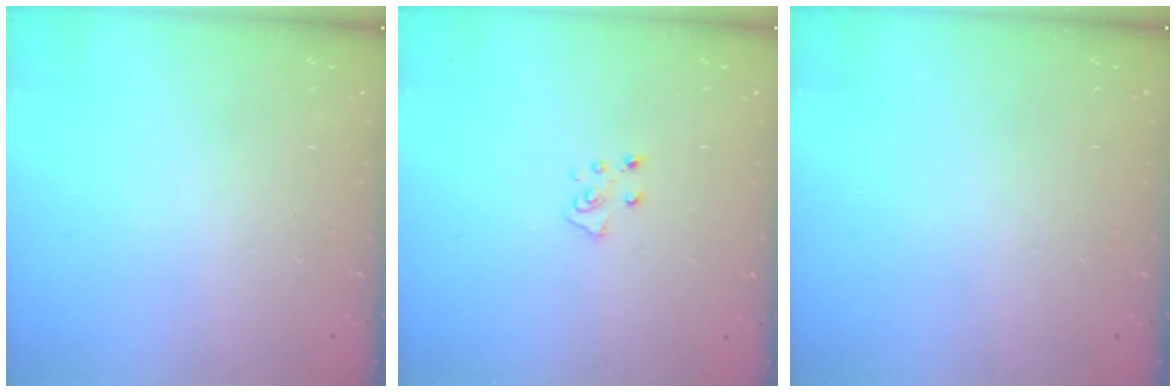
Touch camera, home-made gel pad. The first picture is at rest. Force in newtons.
{"total": 5.7, "press": 5.7, "slide": 0.7}
{"total": 0.0}